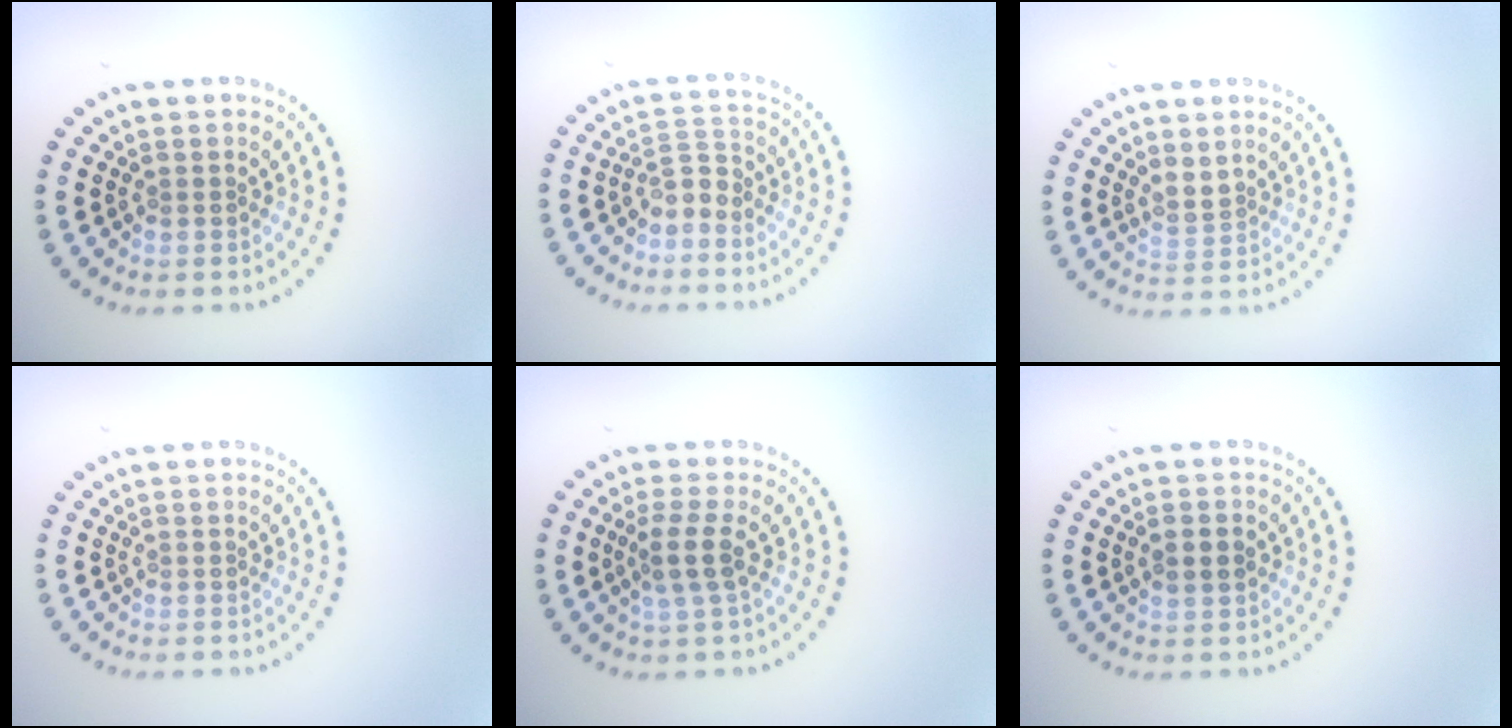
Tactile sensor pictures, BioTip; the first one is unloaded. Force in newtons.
{"total": 2.0, "press": 1.4, "slide": 1.4}
{"total": 1.7, "press": 1.2, "slide": 1.2}
{"total": 0.0}
{"total": 2.5, "press": 2.0, "slide": 1.4}
{"total": 1.9, "press": 1.9, "slide": 0.0}